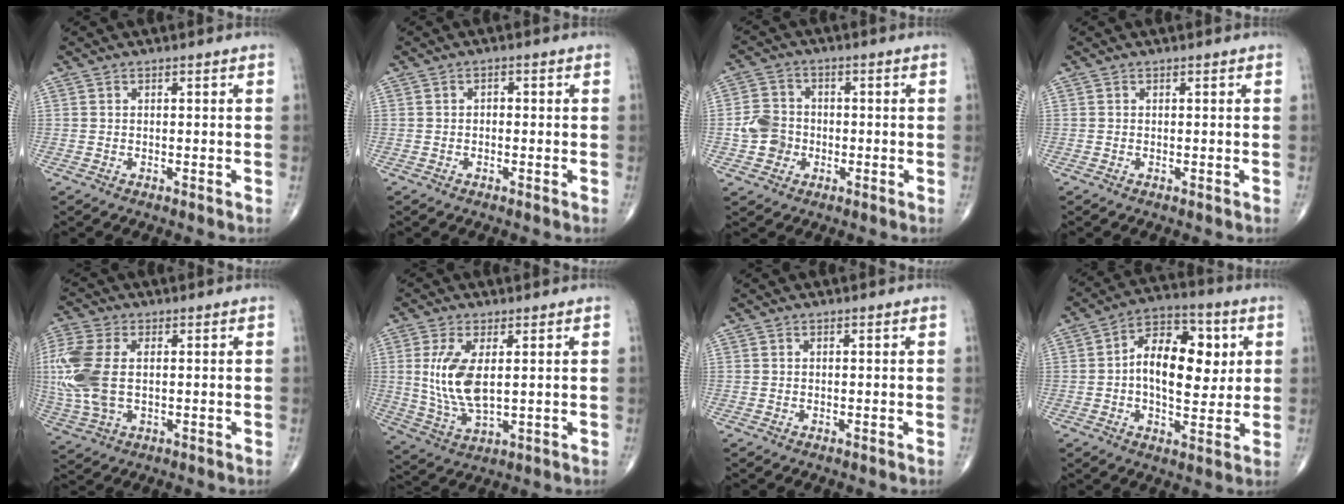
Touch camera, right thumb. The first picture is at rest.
{"total": 1.0, "force": [-0.1, 0.7, 0.7], "torque": [-0.002, 0.003, -0.006]}
{"total": 6.3, "force": [-1.4, 5.6, 2.5], "torque": [-0.028, 0.015, -0.031]}
{"total": 0.0}
{"total": 13.5, "force": [0.8, 7.9, 10.9], "torque": [-0.287, 0.005, 0.018]}
{"total": 10.2, "force": [1.6, 4.4, 9.1], "torque": [-0.189, -0.016, 0.040]}
{"total": 0.0}
{"total": 14.8, "force": [1.9, 8.4, 12.0], "torque": [-0.151, 0.009, 0.021]}